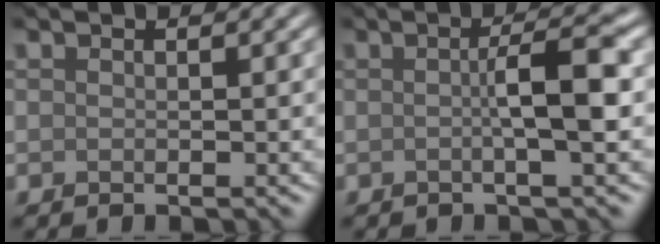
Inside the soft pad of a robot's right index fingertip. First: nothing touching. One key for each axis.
{"total": 4.0, "fx": 0.0, "fy": 0.5, "fz": 4.0, "tx": -0.059, "ty": 0.008, "tz": -0.003}